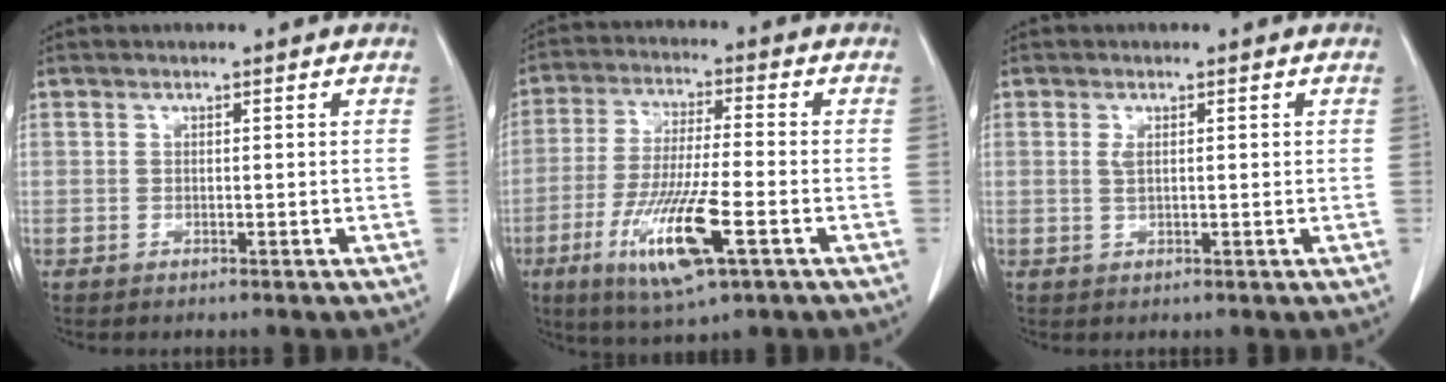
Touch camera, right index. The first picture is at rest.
{"total": 13.0, "force": [-5.1, 1.5, 11.9], "torque": [-0.236, -0.027, -0.089]}
{"total": 1.9, "force": [0.4, 0.8, 1.7], "torque": [-0.034, 0.004, 0.010]}